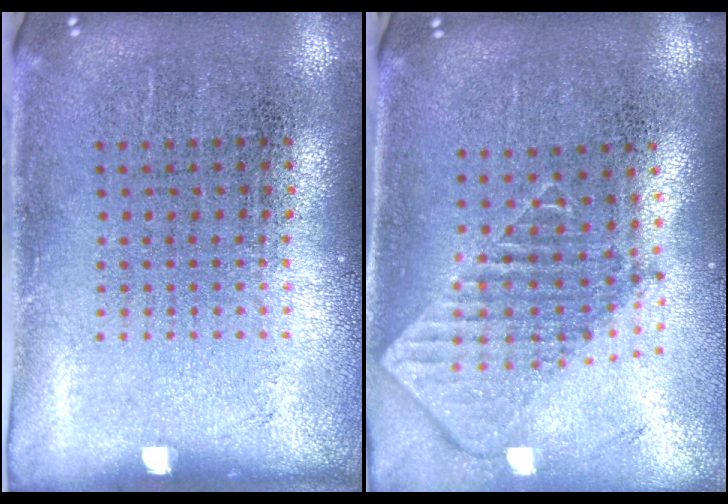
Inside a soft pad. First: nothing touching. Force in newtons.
{"total": 2.0, "press": 1.5, "slide": 1.2}